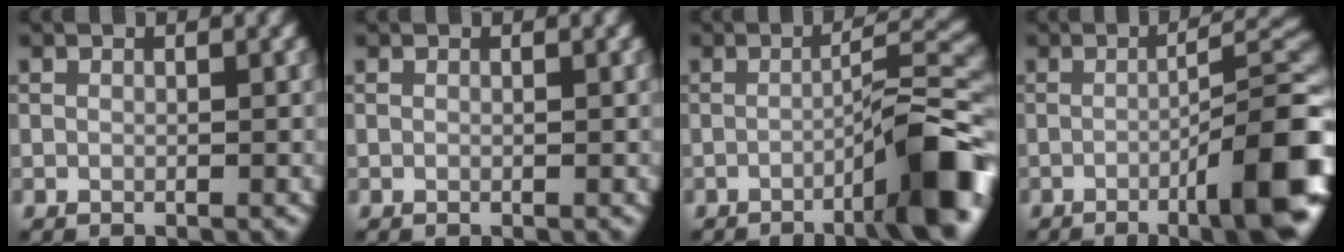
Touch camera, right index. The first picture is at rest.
{"total": 0.0}
{"total": 8.5, "force": [-4.2, 1.2, 7.3], "torque": [-0.090, 0.022, -0.070]}
{"total": 11.8, "force": [-4.5, 2.5, 10.7], "torque": [-0.131, 0.001, -0.062]}